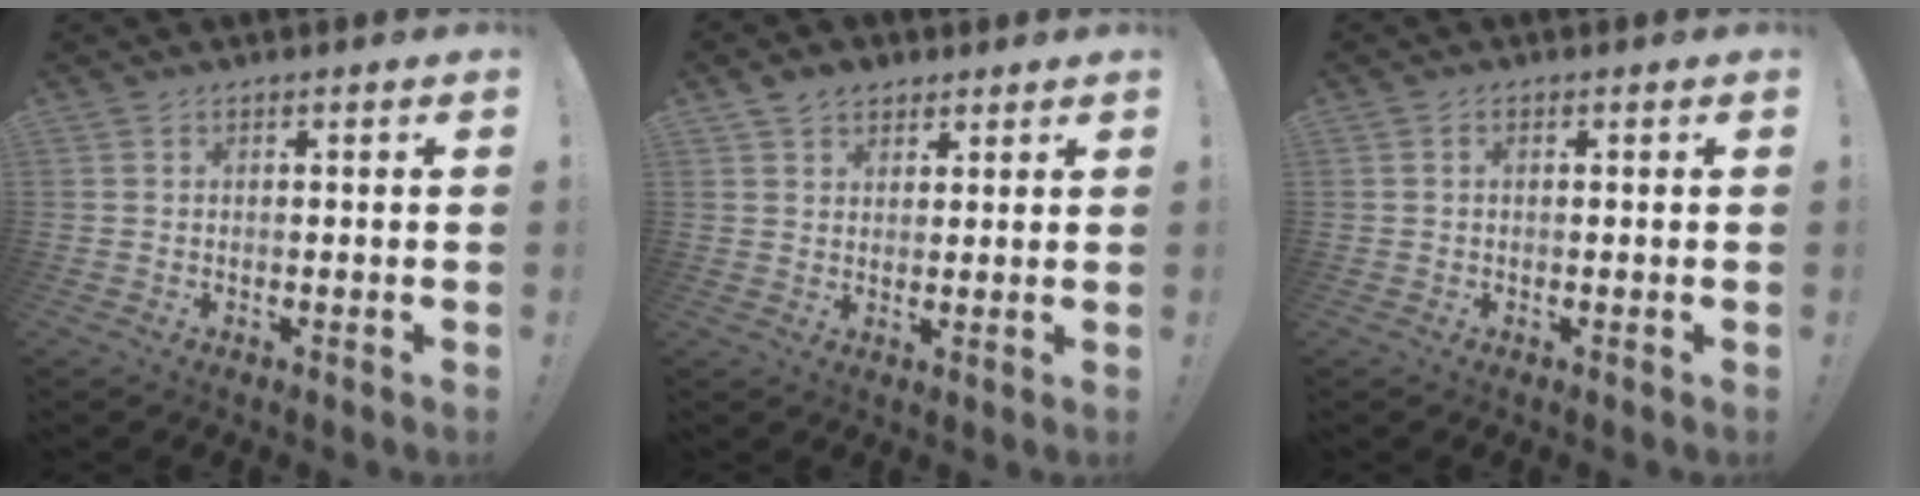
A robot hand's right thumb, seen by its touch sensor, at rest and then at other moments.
{"total": 4.6, "force": [3.0, 3.3, 1.1], "torque": [-0.016, -0.012, 0.055]}
{"total": 0.8, "force": [0.1, 0.4, 0.7], "torque": [-0.020, 0.006, 0.002]}